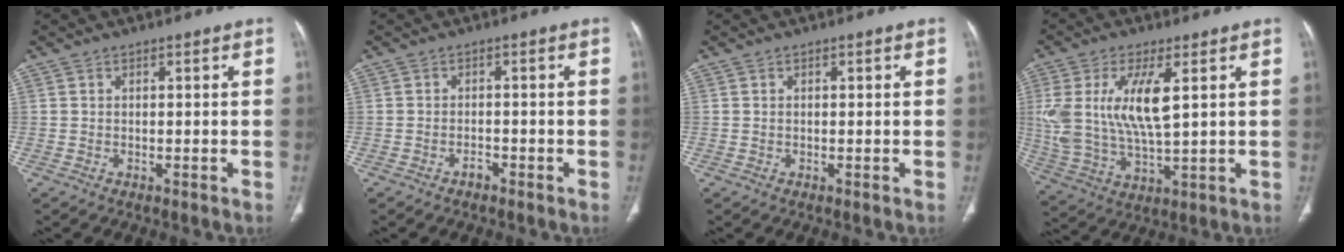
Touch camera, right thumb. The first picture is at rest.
{"total": 1.2, "force": [-1.0, 0.5, 0.4], "torque": [-0.006, 0.006, -0.019]}
{"total": 0.0}
{"total": 14.7, "force": [3.6, 5.7, 13.1], "torque": [-0.282, -0.017, 0.078]}